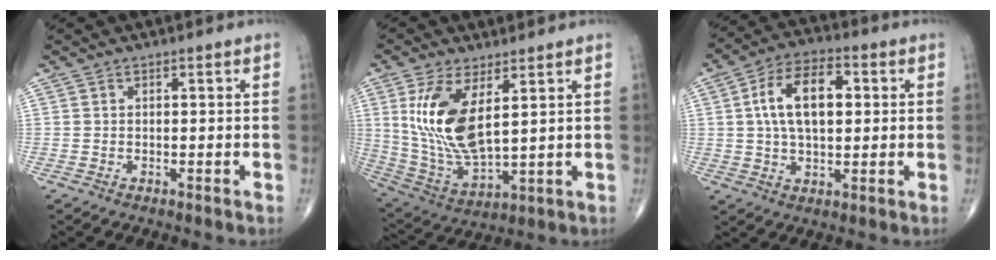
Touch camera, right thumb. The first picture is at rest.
{"total": 13.4, "force": [3.5, 5.5, 11.7], "torque": [-0.241, -0.023, 0.082]}
{"total": 12.6, "force": [2.0, 6.9, 10.4], "torque": [-0.174, 0.017, 0.029]}